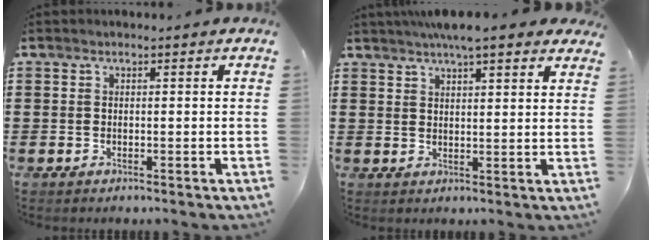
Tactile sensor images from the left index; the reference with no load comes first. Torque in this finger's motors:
{"motor_torque": [1.69, -0.45, 0.73, 0.14]}